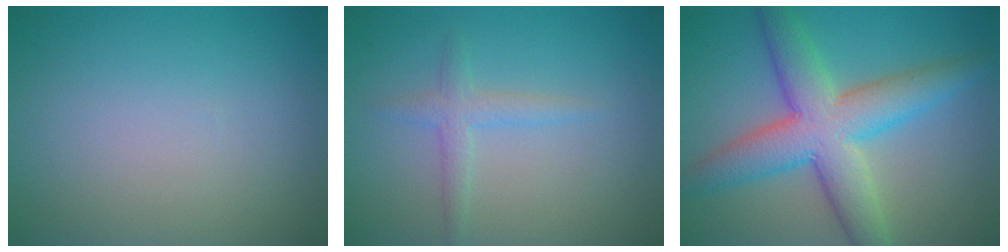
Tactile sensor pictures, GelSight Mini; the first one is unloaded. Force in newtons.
{"total": 1.8, "press": 1.8, "slide": 0.1}
{"total": 8.0, "press": 8.0, "slide": 0.2}